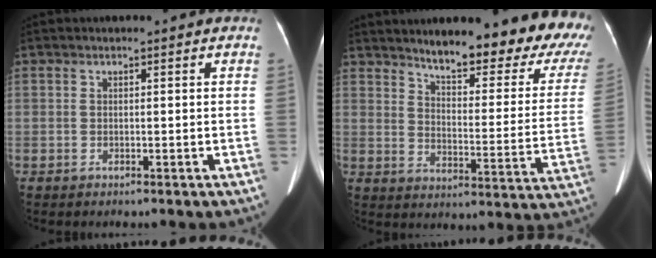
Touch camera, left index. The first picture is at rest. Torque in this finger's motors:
{"motor_torque": [1.12, -1.03, 0.19, 0.10]}